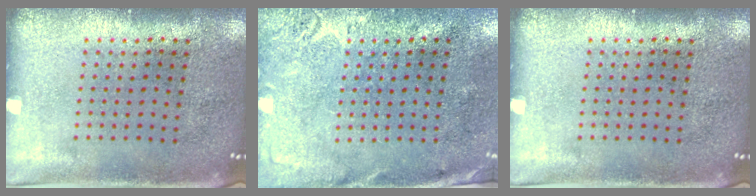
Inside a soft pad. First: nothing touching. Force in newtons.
{"total": 2.8, "press": 2.2, "slide": 1.7}
{"total": 0.0}